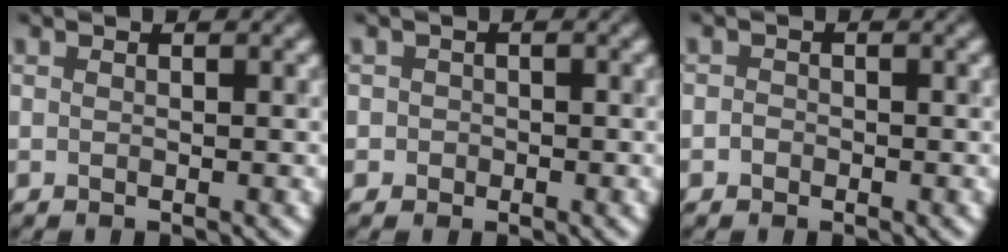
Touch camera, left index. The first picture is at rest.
{"total": 0.9, "force": [-0.2, 0.9, -0.1], "torque": [0.016, -0.001, -0.006]}
{"total": 0.6, "force": [-0.4, 0.5, 0.0], "torque": [0.003, -0.002, -0.010]}